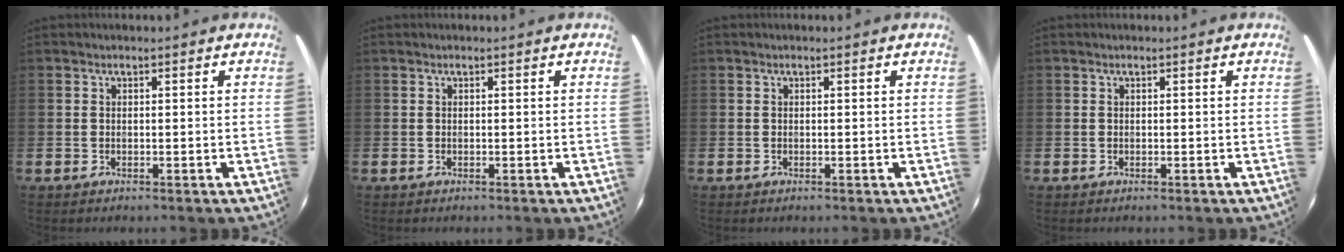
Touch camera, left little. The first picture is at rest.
{"total": 0.0}
{"total": 0.0}
{"total": 0.0}